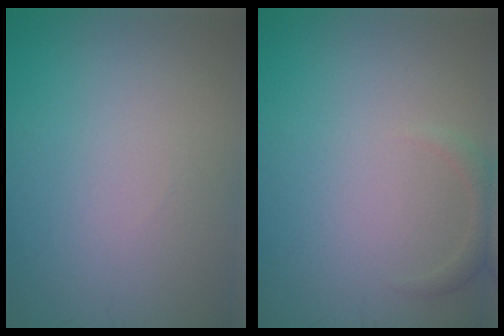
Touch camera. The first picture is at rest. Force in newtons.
{"total": 1.2, "press": 1.2, "slide": 0.2}